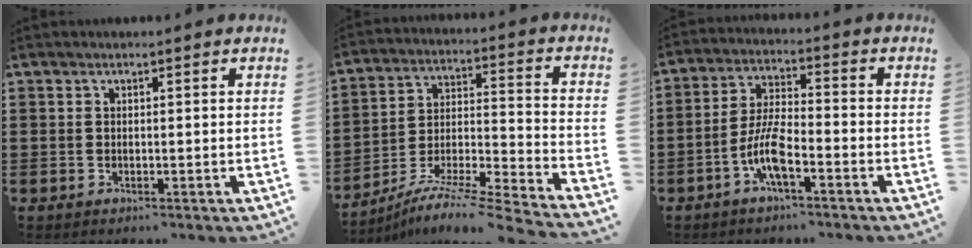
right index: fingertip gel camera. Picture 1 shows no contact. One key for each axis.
{"total": 8.4, "fx": -7.5, "fy": -0.2, "fz": 3.8, "tx": -0.060, "ty": -0.001, "tz": -0.152}
{"total": 7.1, "fx": -3.7, "fy": 1.9, "fz": 5.8, "tx": -0.135, "ty": -0.006, "tz": -0.074}